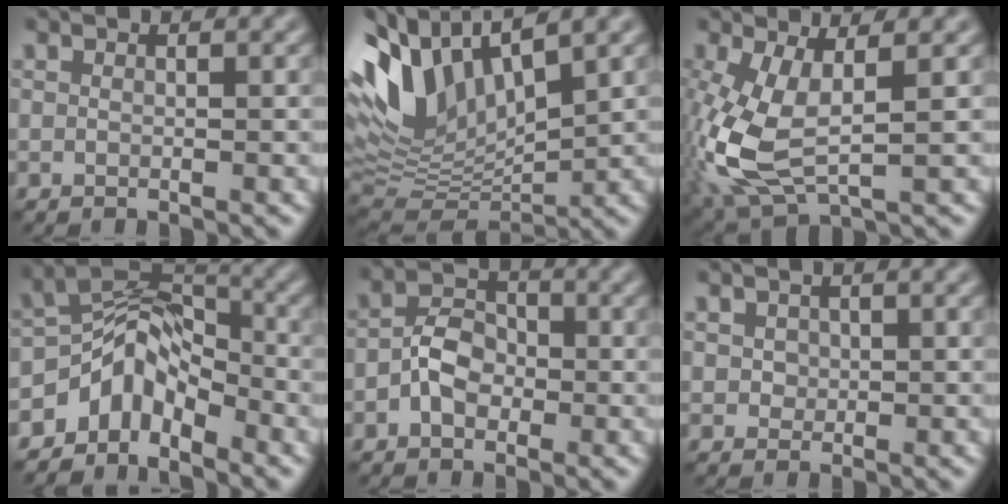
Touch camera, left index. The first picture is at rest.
{"total": 11.1, "force": [4.0, 5.6, 8.7], "torque": [-0.203, 0.005, 0.073]}
{"total": 8.2, "force": [-0.4, 3.7, 7.3], "torque": [-0.186, -0.011, -0.005]}
{"total": 5.2, "force": [-3.6, 2.8, 2.5], "torque": [-0.020, 0.007, -0.075]}
{"total": 3.3, "force": [-1.2, 2.3, 2.0], "torque": [-0.031, 0.008, -0.026]}
{"total": 0.9, "force": [0.2, 0.8, 0.3], "torque": [-0.003, -0.003, 0.007]}